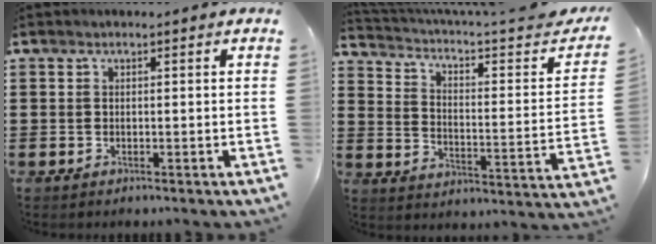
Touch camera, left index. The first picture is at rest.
{"total": 4.0, "force": [2.5, 0.6, 3.1], "torque": [-0.067, -0.030, 0.031]}